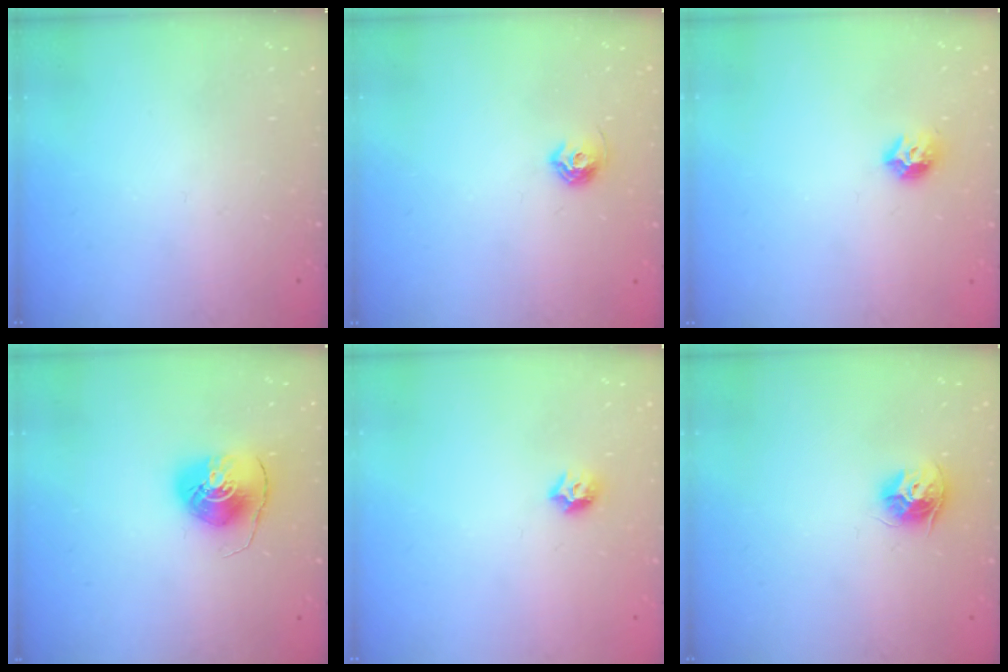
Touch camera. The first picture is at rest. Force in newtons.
{"total": 6.1, "press": 6.0, "slide": 1.1}
{"total": 8.2, "press": 8.2, "slide": 0.7}
{"total": 7.6, "press": 7.6, "slide": 0.3}
{"total": 6.2, "press": 6.2, "slide": 0.8}
{"total": 9.5, "press": 9.5, "slide": 0.3}